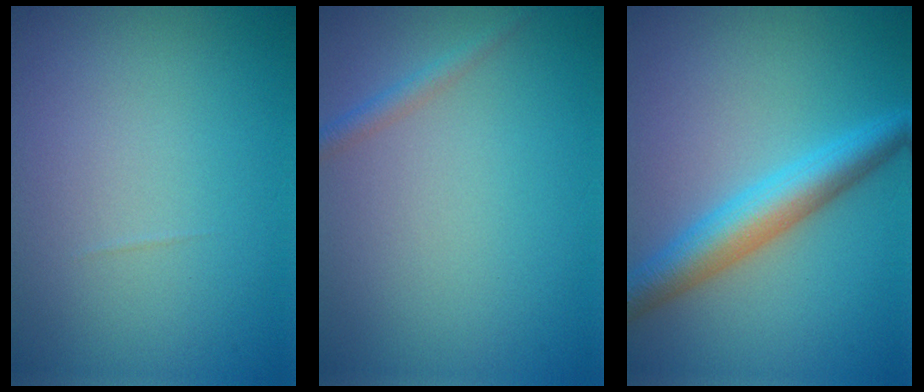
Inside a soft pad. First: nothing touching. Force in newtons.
{"total": 1.2, "press": 1.2, "slide": 0.1}
{"total": 5.2, "press": 5.2, "slide": 0.1}